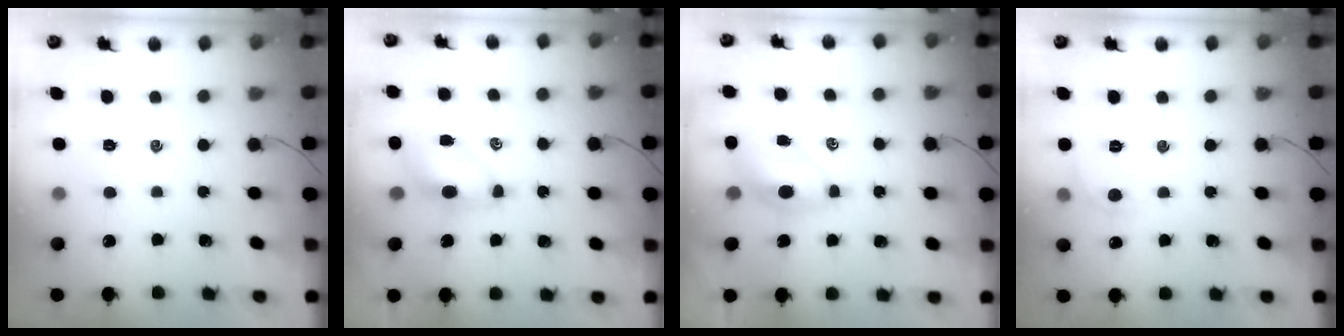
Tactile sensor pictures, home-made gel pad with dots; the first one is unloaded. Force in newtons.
{"total": 7.1, "press": 6.9, "slide": 1.3}
{"total": 6.8, "press": 6.7, "slide": 1.2}
{"total": 4.9, "press": 4.7, "slide": 1.5}